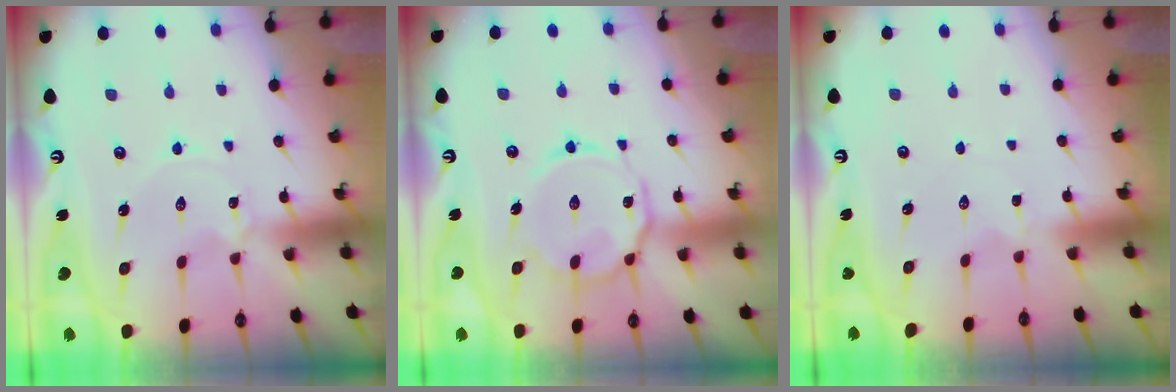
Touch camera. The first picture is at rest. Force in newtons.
{"total": 13.8, "press": 13.8, "slide": 1.2}
{"total": 2.1, "press": 2.1, "slide": 0.3}